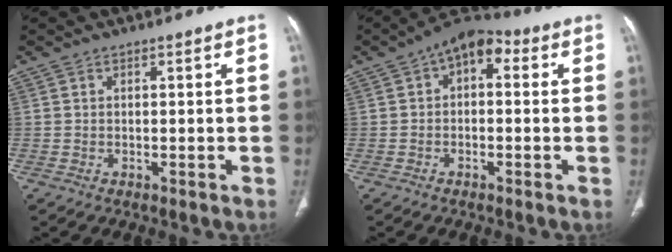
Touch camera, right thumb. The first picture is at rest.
{"total": 7.7, "force": [1.9, 4.6, 5.9], "torque": [-0.056, 0.027, 0.015]}